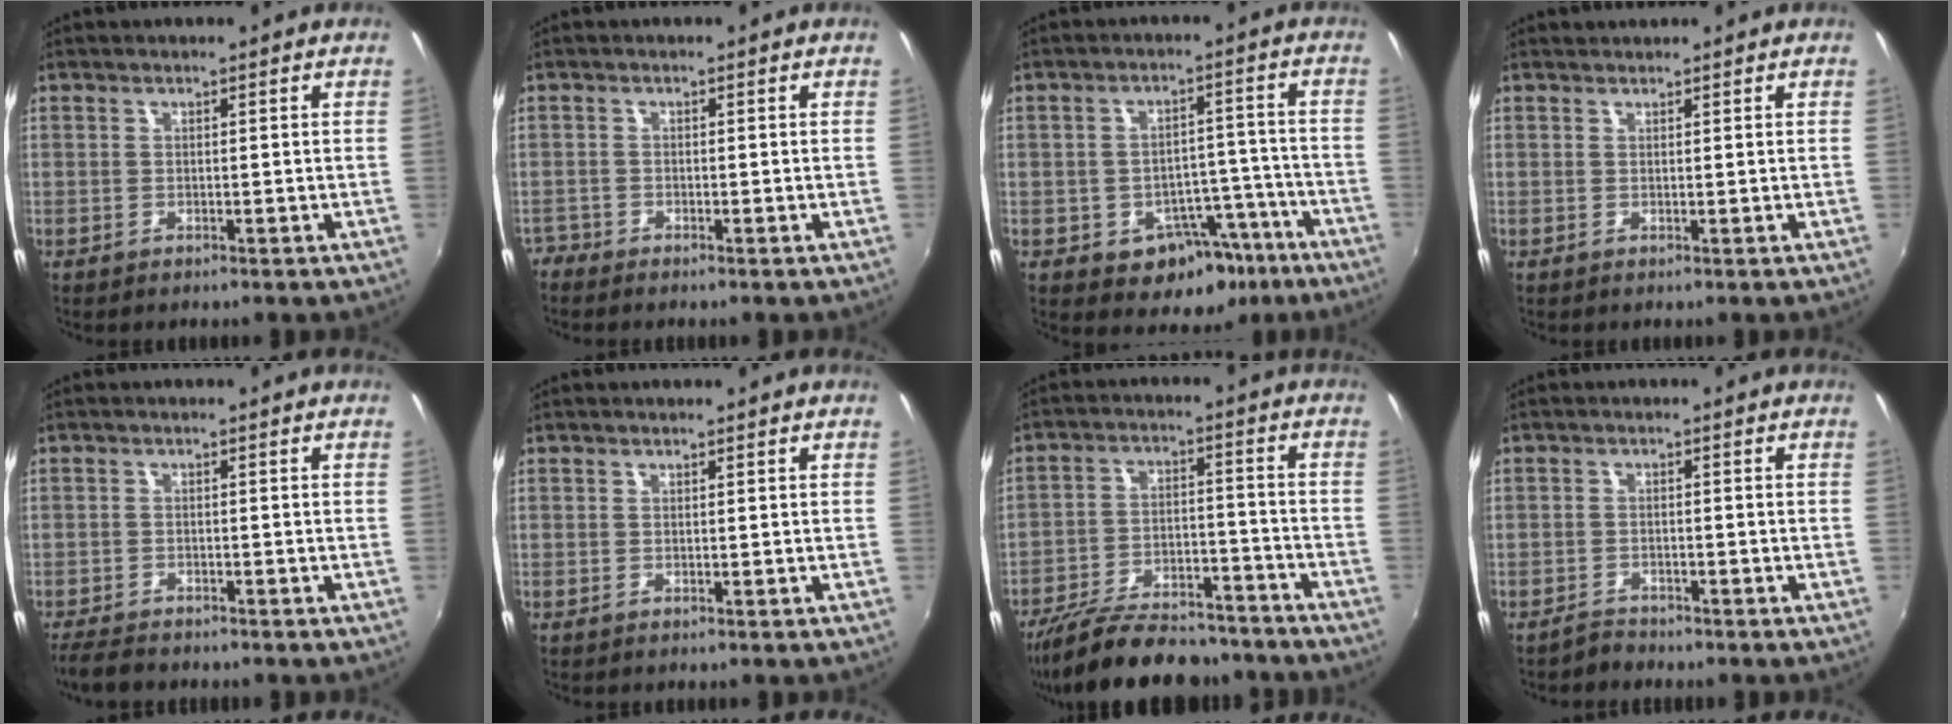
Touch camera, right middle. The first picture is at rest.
{"total": 2.2, "force": [-2.1, 0.6, -0.2], "torque": [-0.003, -0.010, -0.048]}
{"total": 11.1, "force": [-6.0, 7.9, 4.9], "torque": [-0.071, 0.036, -0.055]}
{"total": 0.6, "force": [0.5, 0.1, -0.1], "torque": [0.004, 0.002, 0.010]}
{"total": 5.0, "force": [-4.6, 1.3, 1.7], "torque": [-0.053, -0.024, -0.084]}
{"total": 0.0}
{"total": 21.4, "force": [-18.0, 7.1, 9.2], "torque": [-0.183, -0.007, -0.260]}
{"total": 2.3, "force": [-2.1, 0.9, -0.1], "torque": [-0.006, 0.004, -0.039]}